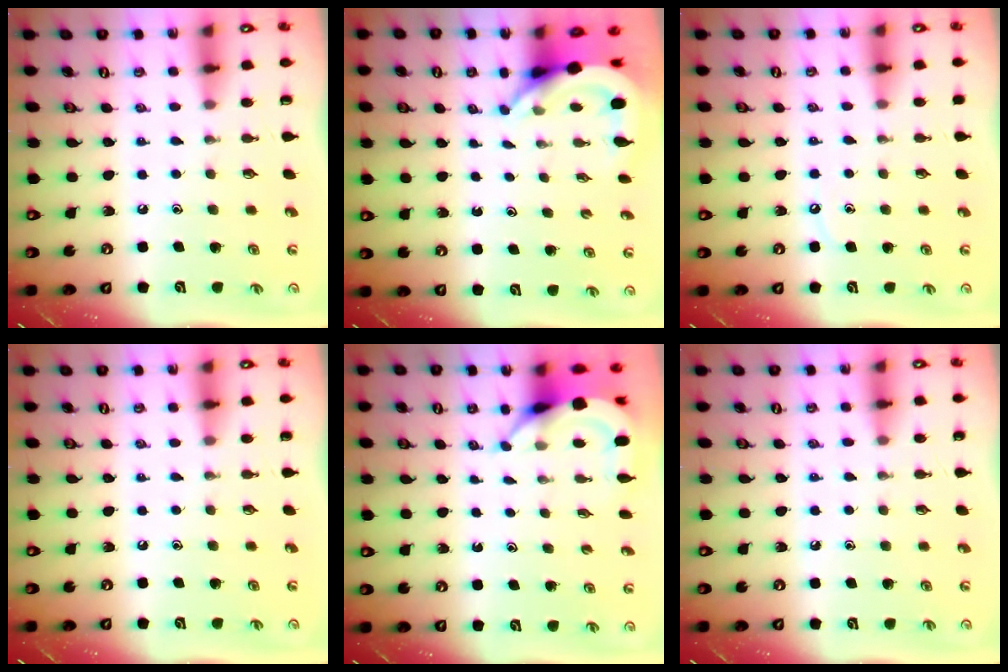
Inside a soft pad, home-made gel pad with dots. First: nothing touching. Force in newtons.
{"total": 5.6, "press": 5.6, "slide": 0.3}
{"total": 3.3, "press": 3.3, "slide": 0.4}
{"total": 0.0}
{"total": 4.6, "press": 4.6, "slide": 0.5}
{"total": 3.0, "press": 3.0, "slide": 0.4}